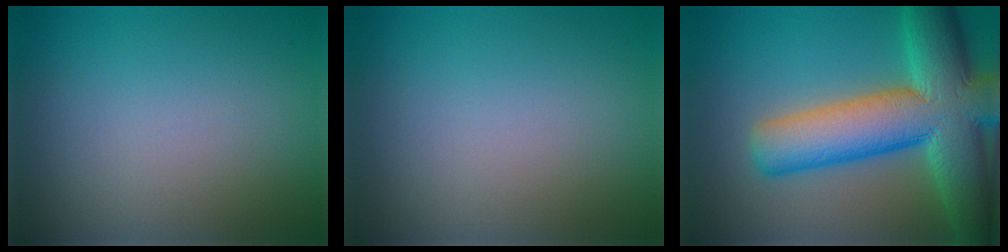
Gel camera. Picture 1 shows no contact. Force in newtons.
{"total": 0.0}
{"total": 13.5, "press": 13.5, "slide": 0.7}